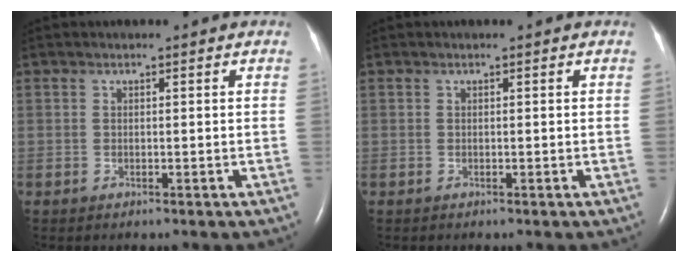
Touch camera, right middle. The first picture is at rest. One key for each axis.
{"total": 0.0}